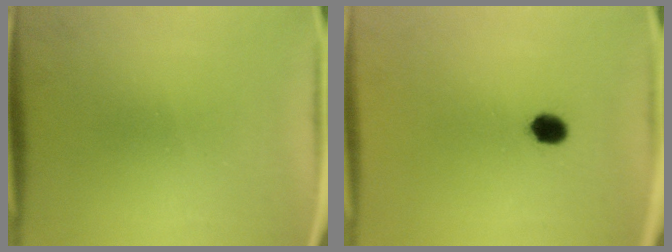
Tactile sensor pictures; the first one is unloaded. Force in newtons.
{"total": 3.5}